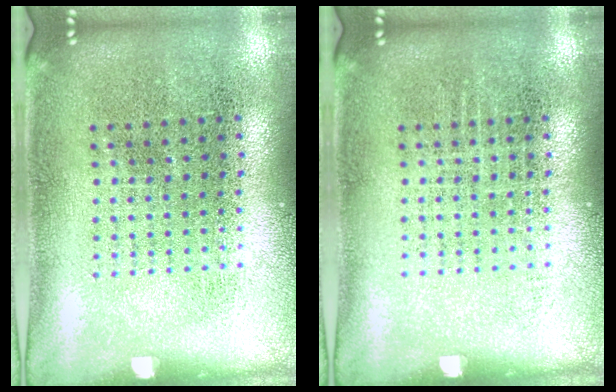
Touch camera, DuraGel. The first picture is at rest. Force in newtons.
{"total": 0.0}